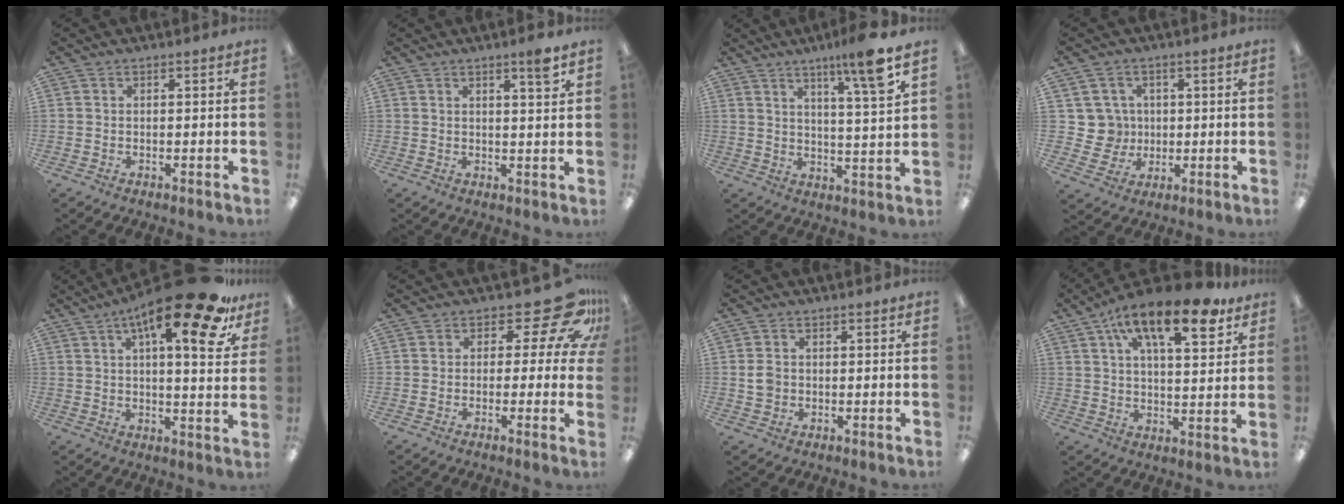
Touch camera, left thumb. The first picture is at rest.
{"total": 3.8, "force": [2.5, 0.2, 2.8], "torque": [-0.038, -0.011, 0.038]}
{"total": 10.4, "force": [7.0, 0.5, 7.6], "torque": [-0.117, -0.040, 0.107]}
{"total": 7.2, "force": [1.6, 7.0, 0.4], "torque": [-0.014, -0.002, 0.038]}
{"total": 18.8, "force": [10.9, 4.7, 14.6], "torque": [-0.218, -0.058, 0.165]}
{"total": 13.4, "force": [6.3, 6.0, 10.2], "torque": [-0.142, -0.033, 0.105]}
{"total": 3.1, "force": [0.0, 2.7, 1.6], "torque": [-0.022, 0.003, -0.002]}
{"total": 17.4, "force": [9.9, 6.6, 12.7], "torque": [-0.193, -0.043, 0.159]}